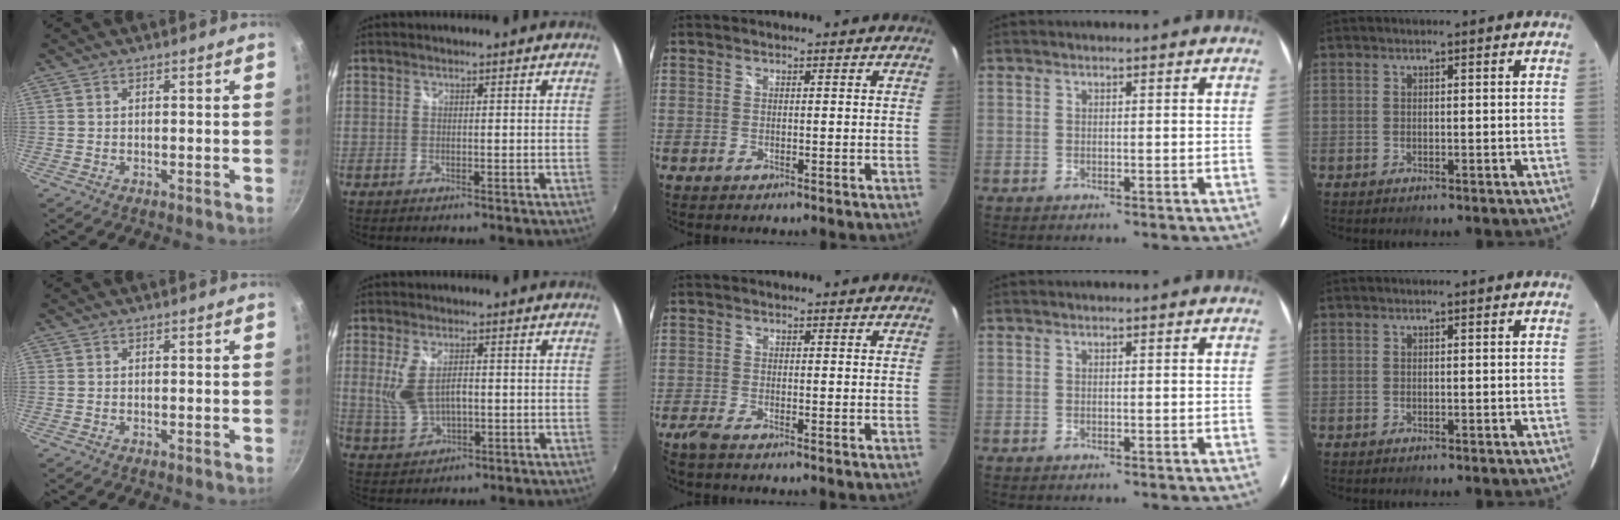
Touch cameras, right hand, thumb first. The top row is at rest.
{"index": {"total": 7.4, "force": [0.2, 4.0, 6.3], "torque": [-0.134, -0.002, 0.013]}, "middle": {"total": 2.6, "force": [-2.1, -0.1, 1.4], "torque": [-0.040, -0.009, -0.047]}}